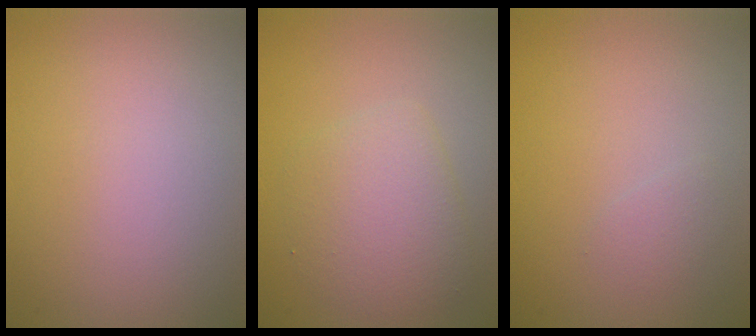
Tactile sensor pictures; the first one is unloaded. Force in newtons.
{"total": 3.5, "press": 3.5, "slide": 0.1}
{"total": 0.8, "press": 0.8, "slide": 0.0}